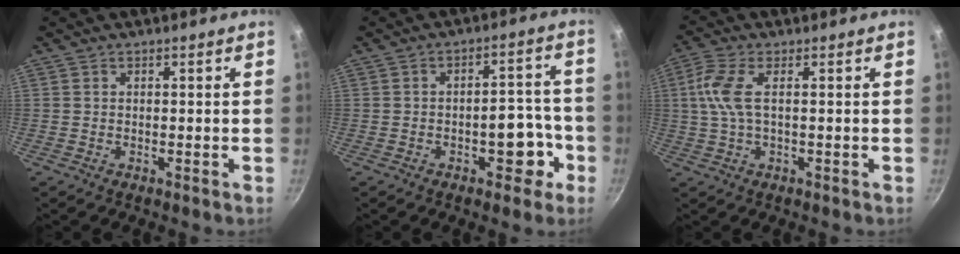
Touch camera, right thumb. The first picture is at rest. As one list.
[{"total": 8.0, "force": [-3.2, 4.4, 5.8], "torque": [-0.034, 0.041, -0.036]}, {"total": 6.4, "force": [0.6, 2.3, 6.0], "torque": [-0.143, 0.010, 0.009]}]